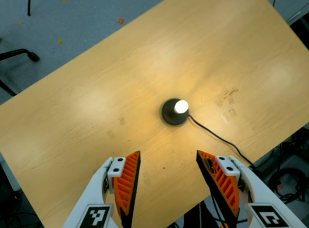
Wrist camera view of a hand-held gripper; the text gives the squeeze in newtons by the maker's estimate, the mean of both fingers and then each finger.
{"total": 0.0}